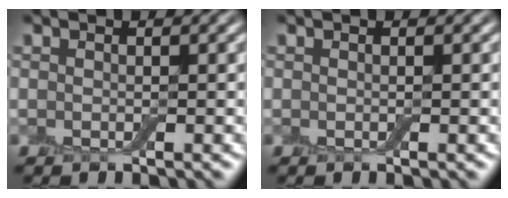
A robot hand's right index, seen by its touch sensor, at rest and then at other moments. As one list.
[{"total": 0.0}]